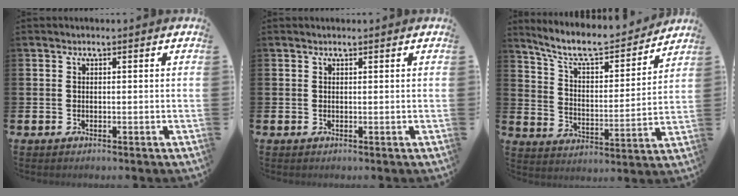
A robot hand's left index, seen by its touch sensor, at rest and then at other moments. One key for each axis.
{"total": 0.0}
{"total": 8.5, "fx": 7.7, "fy": 2.2, "fz": 3.0, "tx": -0.091, "ty": -0.056, "tz": 0.131}